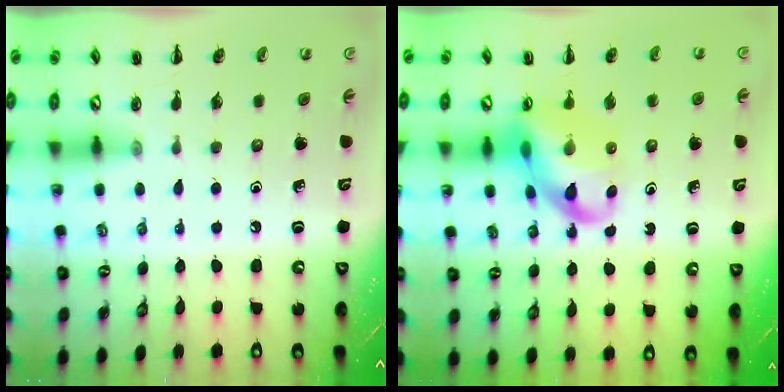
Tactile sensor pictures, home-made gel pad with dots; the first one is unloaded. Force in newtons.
{"total": 13.6, "press": 13.0, "slide": 3.8}